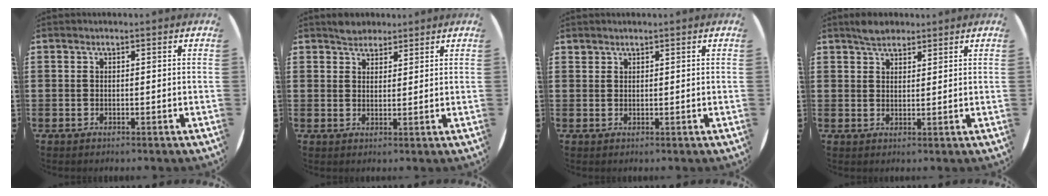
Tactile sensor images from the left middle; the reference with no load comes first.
{"total": 2.7, "force": [2.4, 1.1, -0.1], "torque": [0.006, 0.003, 0.047]}
{"total": 0.8, "force": [0.8, 0.2, -0.2], "torque": [0.004, 0.004, 0.015]}
{"total": 2.9, "force": [2.7, 1.0, 0.5], "torque": [-0.006, 0.000, 0.050]}